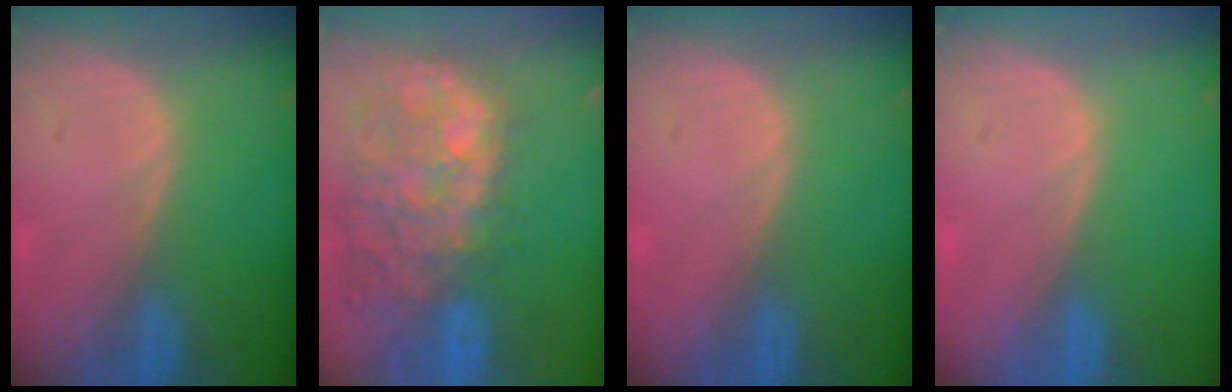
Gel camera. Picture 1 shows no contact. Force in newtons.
{"total": 14.0, "press": 11.6, "slide": 7.9}
{"total": 0.0}
{"total": 0.0}